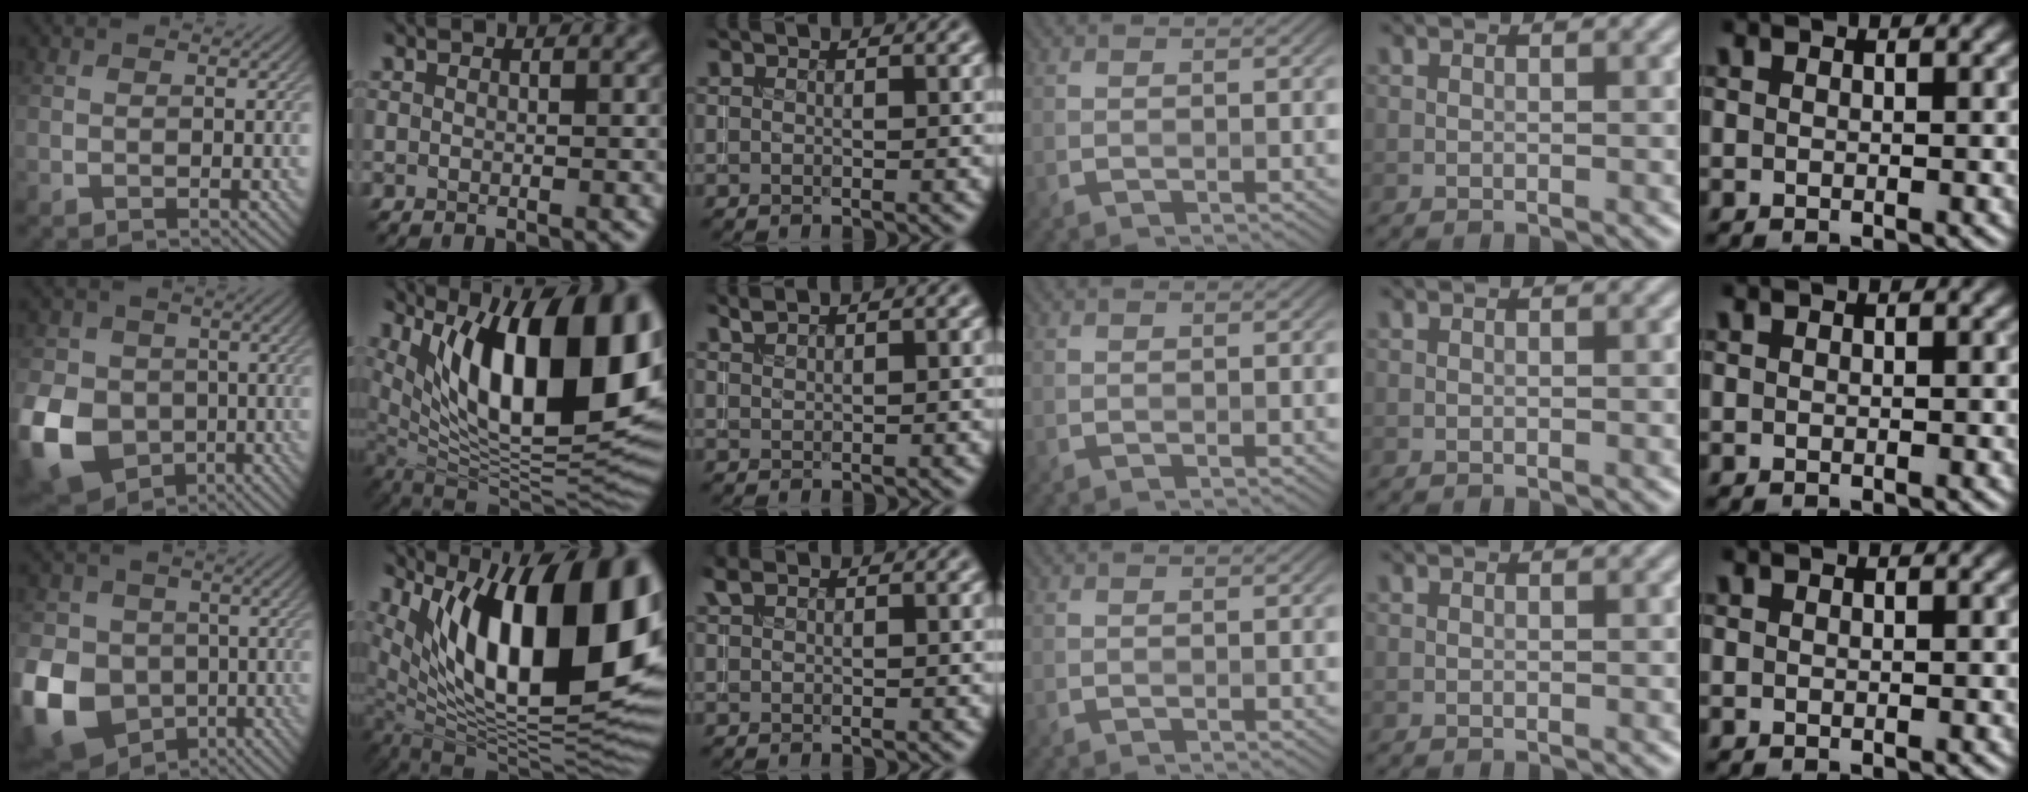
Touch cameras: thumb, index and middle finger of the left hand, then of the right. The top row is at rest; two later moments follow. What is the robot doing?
{"motion": "insert", "object": "coin"}